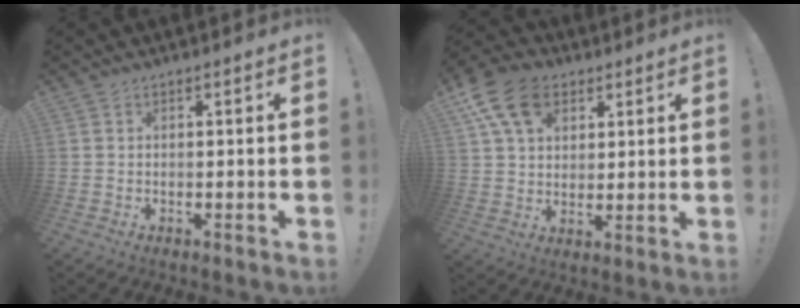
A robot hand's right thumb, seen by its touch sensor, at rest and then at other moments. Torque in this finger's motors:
{"motor_torque": [1.32, 1.38, -0.01, 0.23, 0.14]}